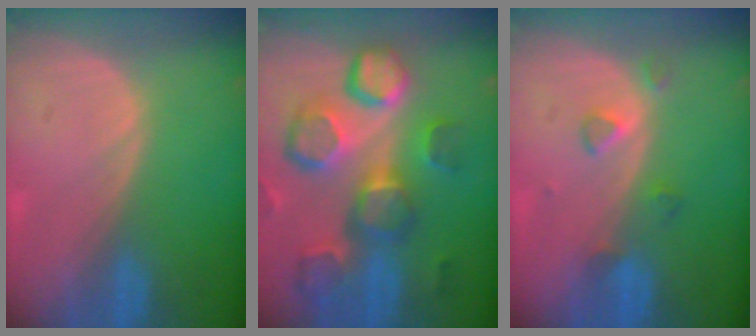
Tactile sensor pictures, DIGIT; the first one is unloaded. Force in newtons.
{"total": 12.9, "press": 11.2, "slide": 6.4}
{"total": 3.0, "press": 2.8, "slide": 0.9}